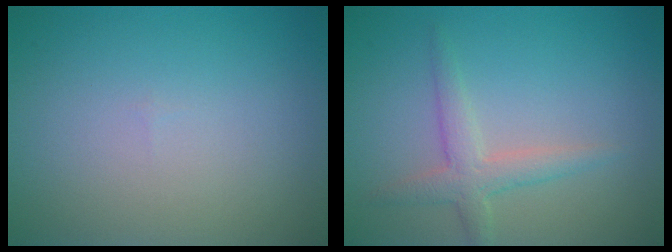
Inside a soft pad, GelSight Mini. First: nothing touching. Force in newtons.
{"total": 2.6, "press": 2.6, "slide": 0.1}